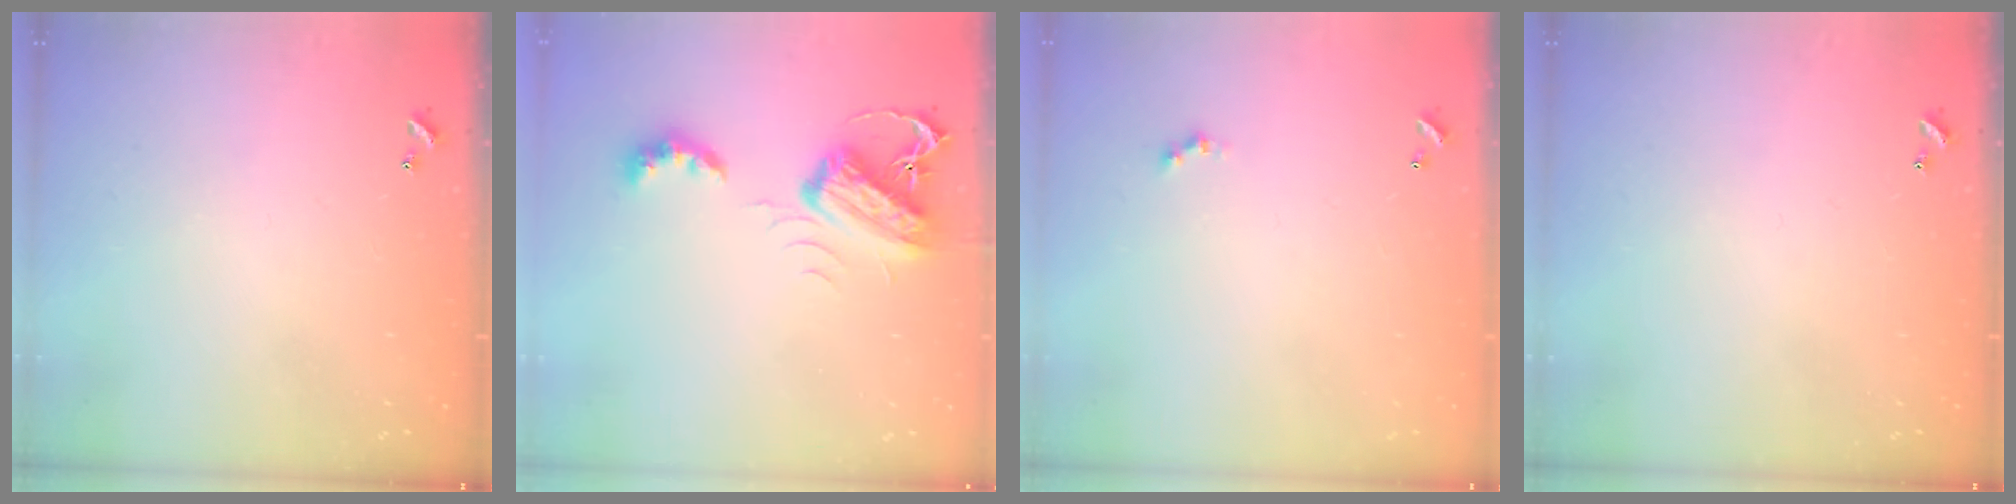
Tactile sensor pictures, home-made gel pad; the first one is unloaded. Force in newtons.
{"total": 7.0, "press": 7.0, "slide": 0.1}
{"total": 0.0}
{"total": 0.0}